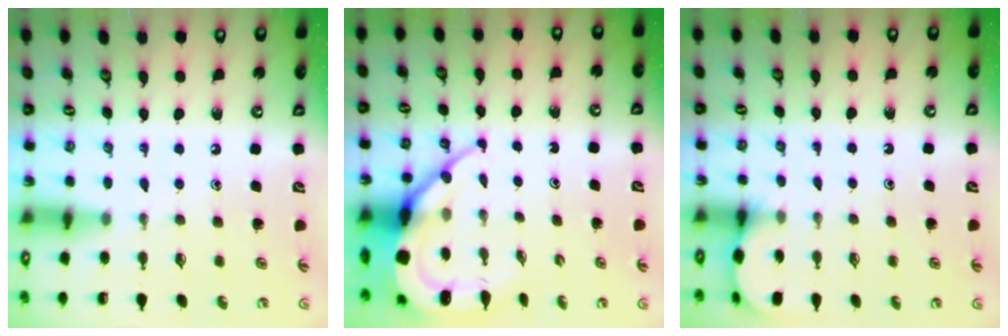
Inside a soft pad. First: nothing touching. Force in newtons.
{"total": 10.5, "press": 10.5, "slide": 0.9}
{"total": 2.8, "press": 2.8, "slide": 0.3}